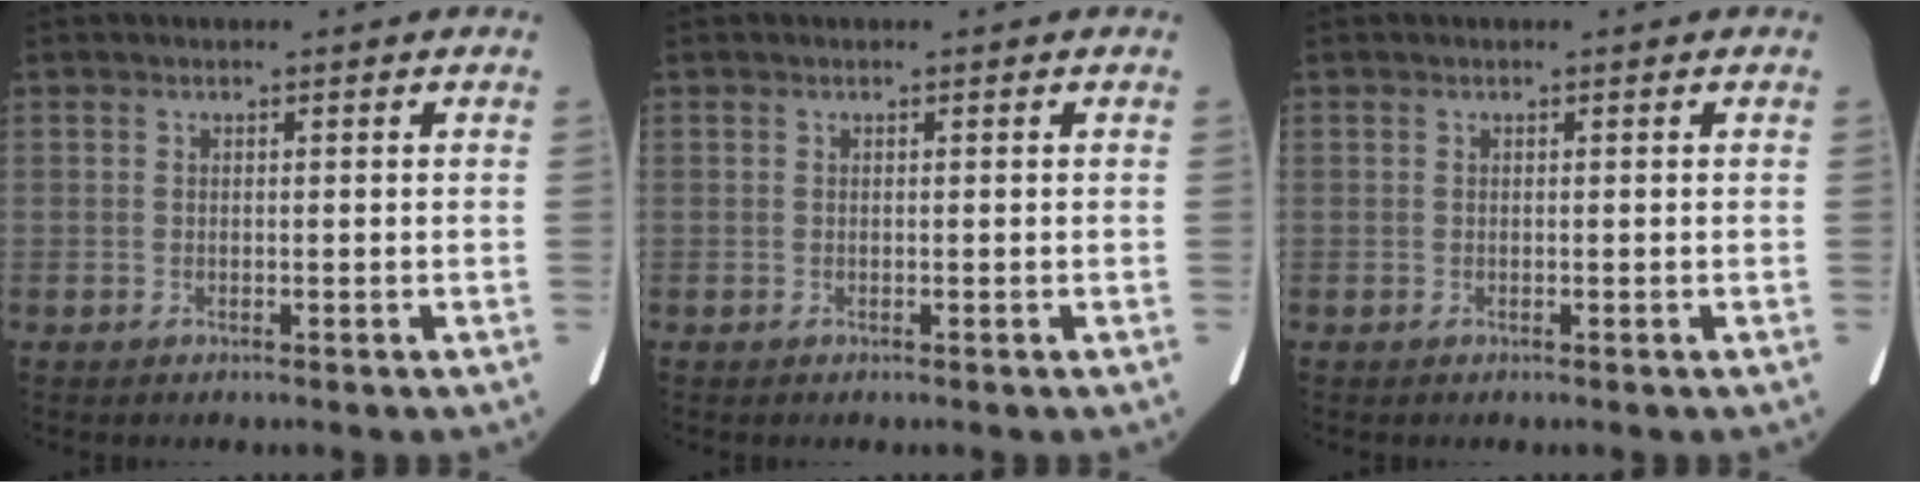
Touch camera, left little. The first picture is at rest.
{"total": 0.0}
{"total": 0.0}